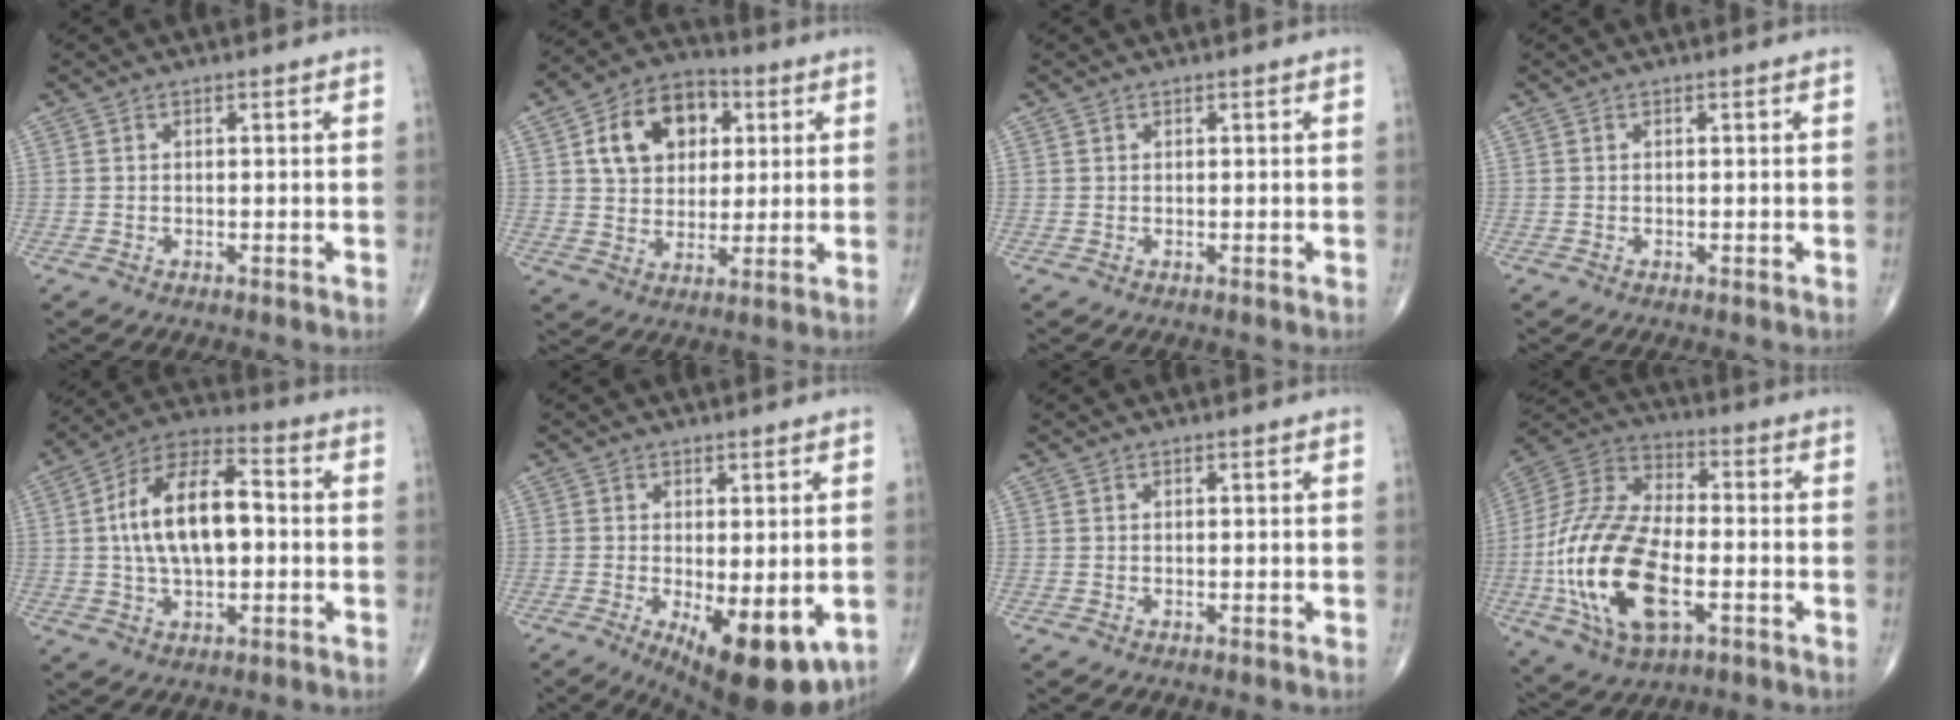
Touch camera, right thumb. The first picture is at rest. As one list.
[{"total": 14.0, "force": [4.2, 10.1, 8.6], "torque": [-0.106, 0.001, 0.065]}, {"total": 0.0}, {"total": 0.0}, {"total": 15.7, "force": [0.5, 8.0, 13.5], "torque": [-0.233, 0.030, 0.001]}, {"total": 13.3, "force": [-4.3, 5.3, 11.4], "torque": [-0.152, -0.023, -0.049]}, {"total": 0.0}, {"total": 23.2, "force": [-5.6, 11.8, 19.2], "torque": [-0.398, 0.014, -0.098]}]